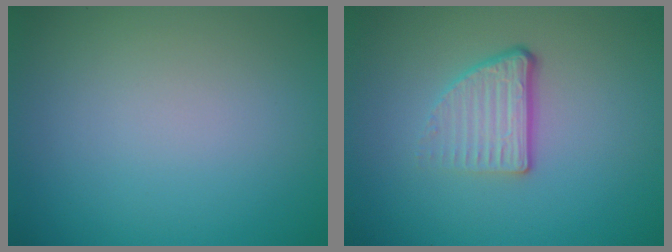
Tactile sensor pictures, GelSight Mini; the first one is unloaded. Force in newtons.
{"total": 3.6, "press": 2.3, "slide": 2.8}